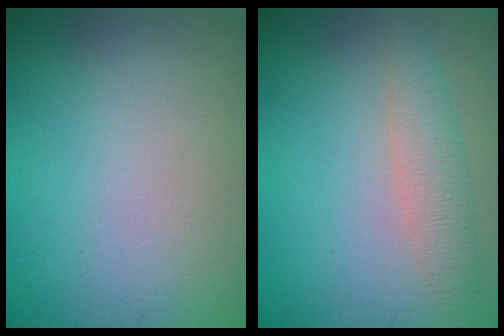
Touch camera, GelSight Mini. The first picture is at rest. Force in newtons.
{"total": 2.5, "press": 2.5, "slide": 0.1}